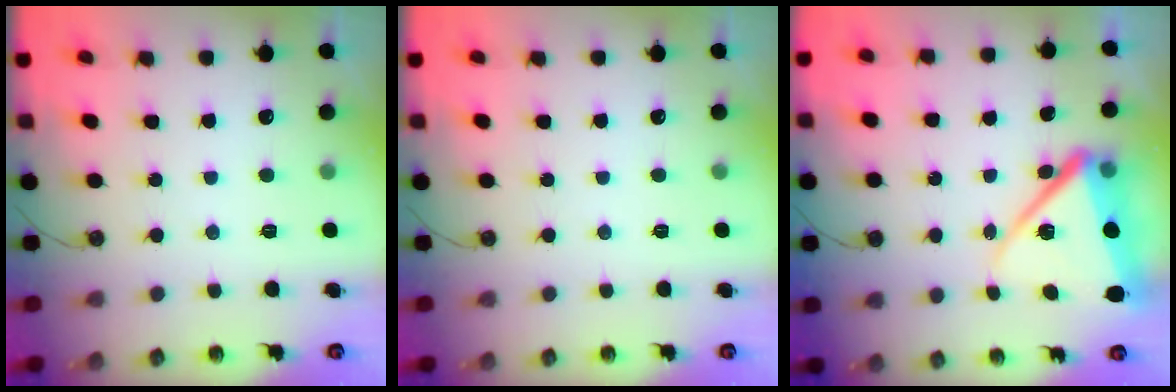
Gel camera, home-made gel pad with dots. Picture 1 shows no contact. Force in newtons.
{"total": 0.0}
{"total": 13.6, "press": 13.2, "slide": 3.4}